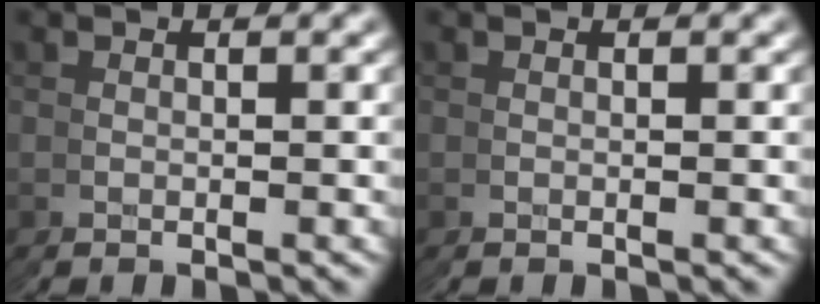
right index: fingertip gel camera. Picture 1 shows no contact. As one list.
[{"total": 0.0}]